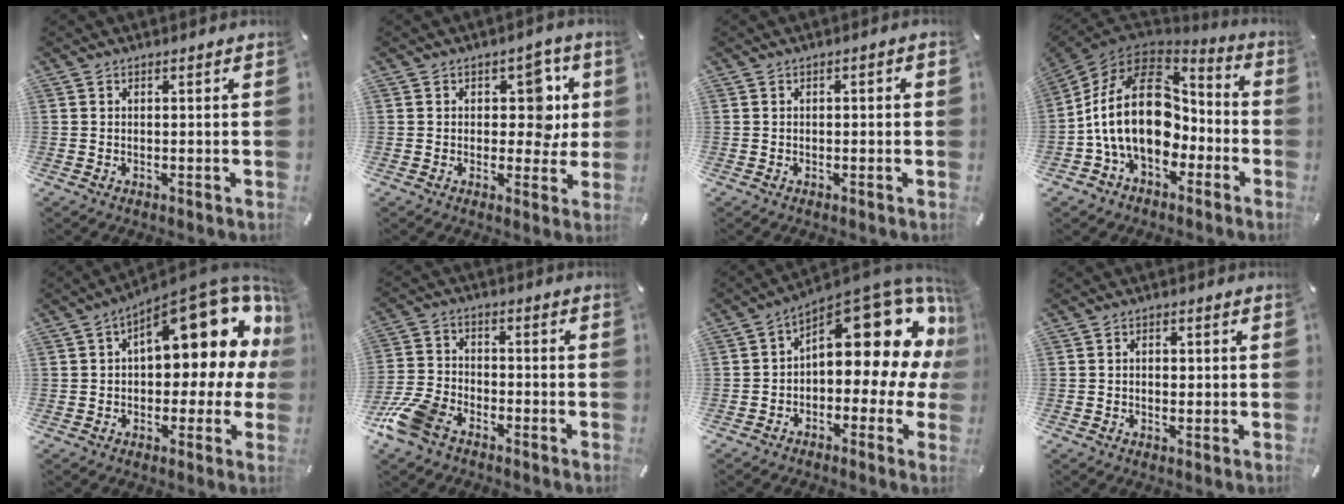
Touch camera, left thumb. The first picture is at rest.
{"total": 9.3, "force": [2.0, 6.7, 6.1], "torque": [-0.064, -0.005, 0.029]}
{"total": 0.9, "force": [-0.4, 0.5, 0.6], "torque": [-0.011, 0.003, -0.008]}
{"total": 23.4, "force": [-0.5, 16.7, 16.3], "torque": [-0.309, 0.006, -0.002]}
{"total": 17.3, "force": [7.5, 8.2, 13.2], "torque": [-0.167, -0.056, 0.121]}
{"total": 10.8, "force": [-7.2, 5.9, 5.4], "torque": [-0.125, 0.030, -0.138]}
{"total": 17.1, "force": [8.8, 8.1, 12.3], "torque": [-0.141, -0.085, 0.140]}
{"total": 1.7, "force": [-0.2, 1.3, 1.1], "torque": [-0.023, 0.006, -0.006]}